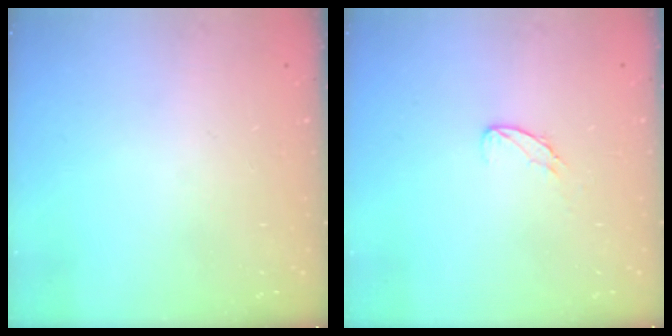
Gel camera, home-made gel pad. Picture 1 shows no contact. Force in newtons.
{"total": 5.6, "press": 5.6, "slide": 0.5}